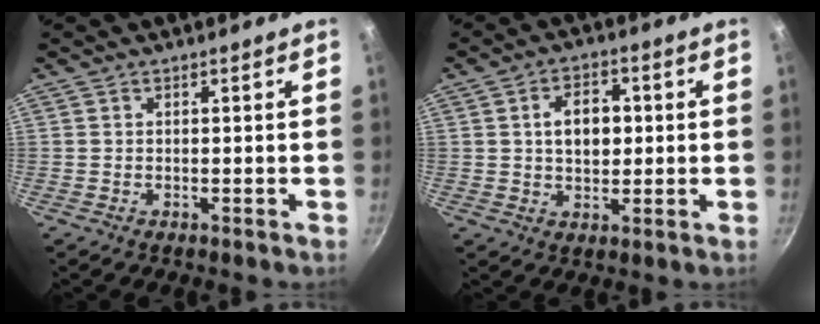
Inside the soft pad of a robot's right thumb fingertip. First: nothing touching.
{"total": 7.5, "force": [0.9, 4.9, 5.5], "torque": [-0.069, 0.008, 0.012]}